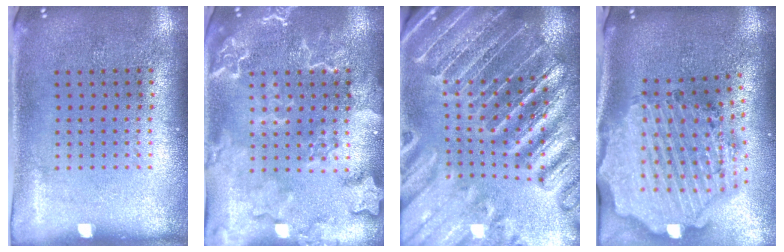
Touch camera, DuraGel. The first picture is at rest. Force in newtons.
{"total": 2.6, "press": 2.6, "slide": 0.3}
{"total": 3.6, "press": 3.5, "slide": 0.9}
{"total": 3.5, "press": 3.0, "slide": 1.8}